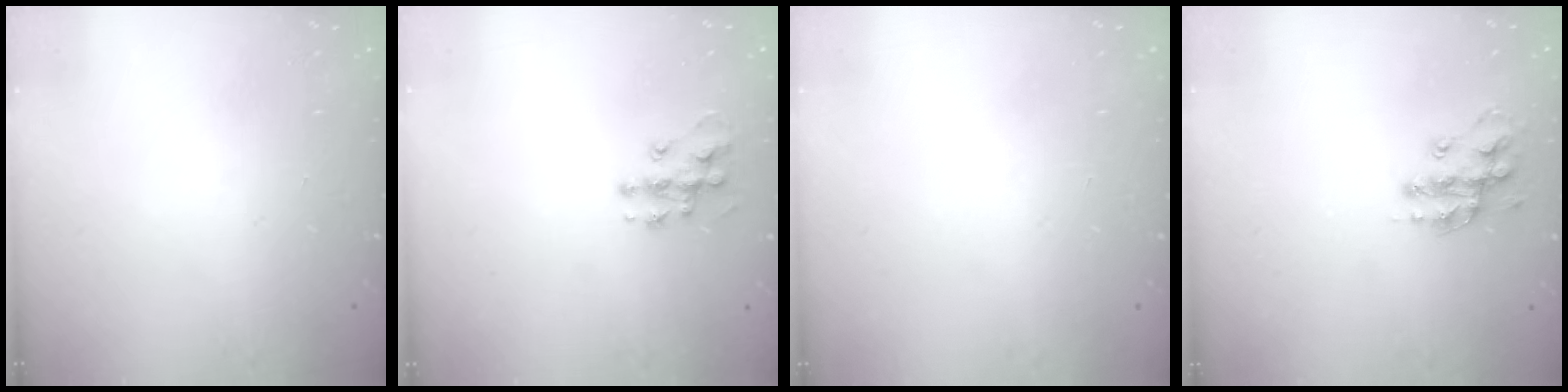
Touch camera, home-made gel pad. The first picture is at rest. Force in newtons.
{"total": 9.6, "press": 9.6, "slide": 0.5}
{"total": 0.0}
{"total": 13.8, "press": 13.7, "slide": 0.8}